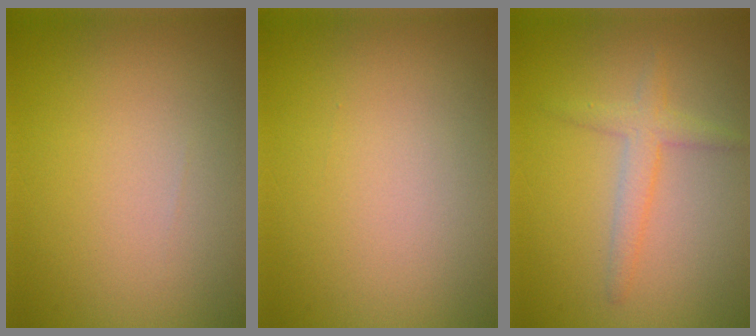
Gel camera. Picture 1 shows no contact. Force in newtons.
{"total": 0.0}
{"total": 2.2, "press": 2.2, "slide": 0.0}